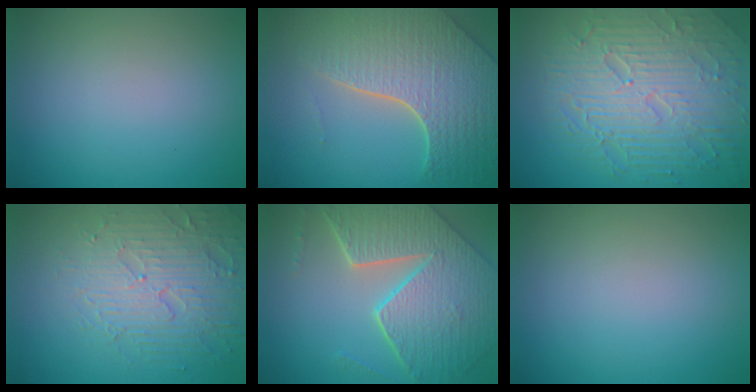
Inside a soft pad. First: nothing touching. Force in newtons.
{"total": 8.0, "press": 5.8, "slide": 5.5}
{"total": 10.1, "press": 6.6, "slide": 7.6}
{"total": 5.2, "press": 4.7, "slide": 2.1}
{"total": 8.7, "press": 6.3, "slide": 6.1}
{"total": 0.0}